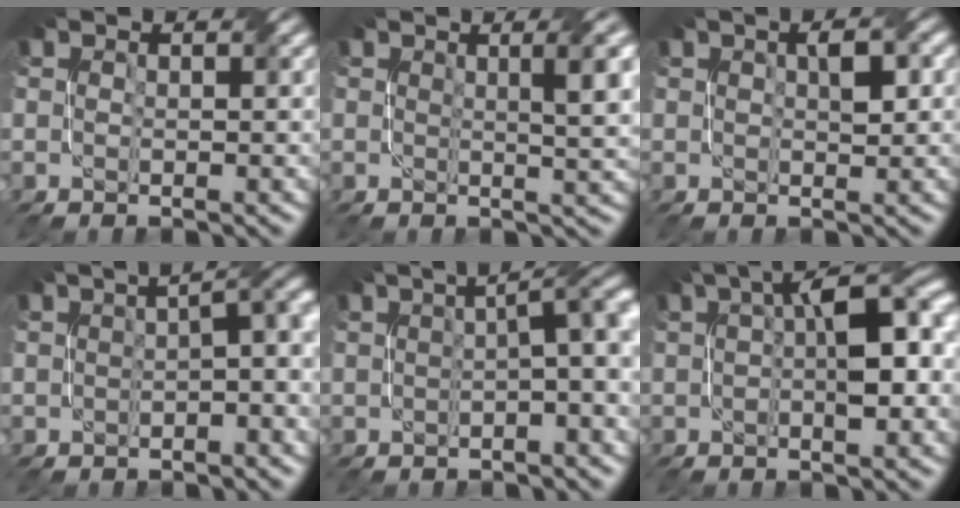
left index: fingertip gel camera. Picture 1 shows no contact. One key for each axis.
{"total": 3.9, "fx": 1.0, "fy": 1.0, "fz": 3.6, "tx": -0.033, "ty": 0.010, "tz": 0.015}
{"total": 1.8, "fx": 0.4, "fy": 0.7, "fz": 1.7, "tx": -0.027, "ty": 0.008, "tz": 0.011}
{"total": 6.4, "fx": -0.2, "fy": 2.7, "fz": 5.8, "tx": -0.021, "ty": 0.024, "tz": -0.006}
{"total": 6.0, "fx": 0.3, "fy": 2.0, "fz": 5.7, "tx": -0.031, "ty": 0.029, "tz": 0.001}
{"total": 7.8, "fx": 0.9, "fy": 2.6, "fz": 7.3, "tx": -0.105, "ty": 0.021, "tz": 0.011}